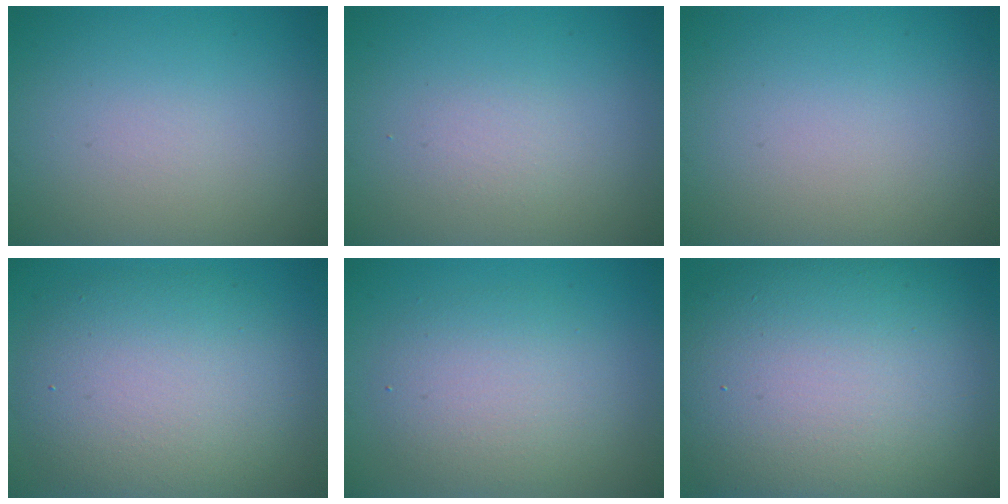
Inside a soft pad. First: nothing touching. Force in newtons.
{"total": 1.1, "press": 1.1, "slide": 0.1}
{"total": 0.0}
{"total": 8.5, "press": 8.5, "slide": 0.8}
{"total": 4.1, "press": 4.1, "slide": 0.3}
{"total": 15.9, "press": 15.9, "slide": 0.8}